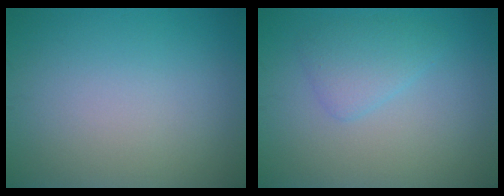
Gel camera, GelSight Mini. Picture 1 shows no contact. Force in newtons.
{"total": 2.4, "press": 2.4, "slide": 0.1}